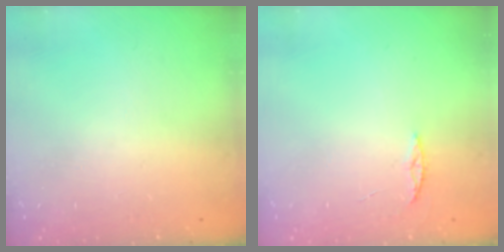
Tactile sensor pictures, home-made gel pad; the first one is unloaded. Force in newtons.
{"total": 2.4, "press": 2.4, "slide": 0.2}